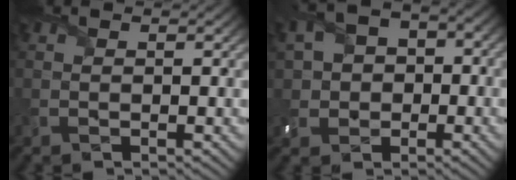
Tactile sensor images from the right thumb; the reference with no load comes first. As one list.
[{"total": 6.5, "force": [-0.2, 5.5, 3.5], "torque": [-0.084, 0.005, -0.011]}]